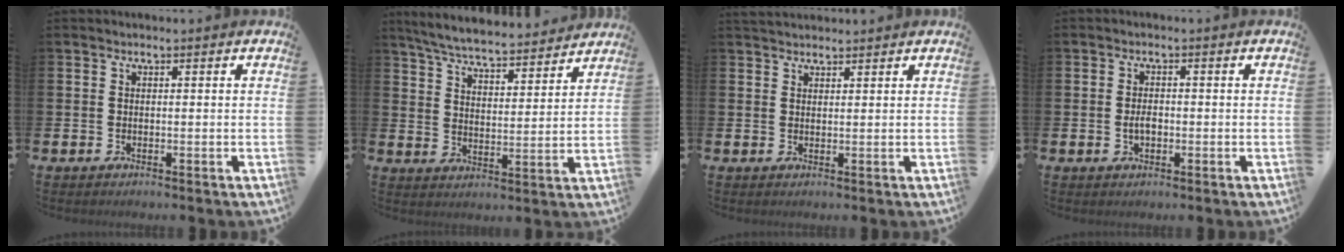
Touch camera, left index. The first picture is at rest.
{"total": 6.4, "force": [6.2, 0.6, 1.5], "torque": [-0.053, -0.045, 0.106]}
{"total": 2.0, "force": [1.9, 0.6, 0.1], "torque": [0.003, -0.005, 0.033]}
{"total": 2.0, "force": [-0.3, 1.2, 1.6], "torque": [-0.022, 0.001, -0.009]}